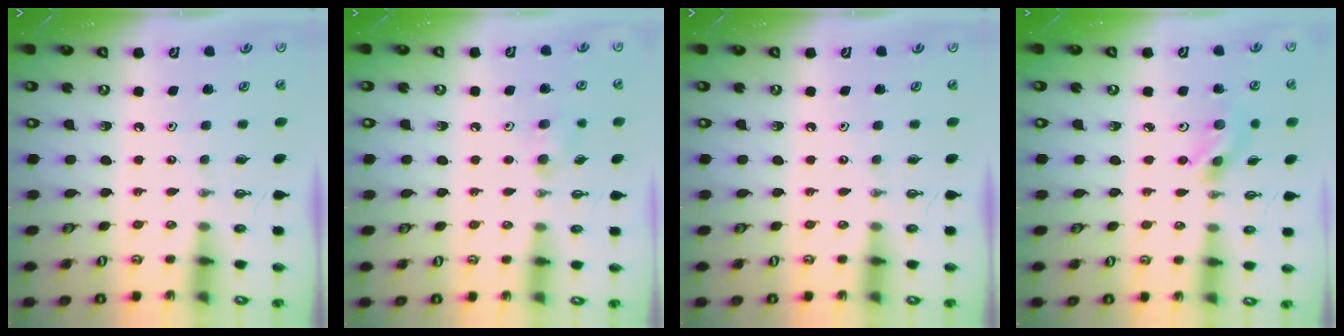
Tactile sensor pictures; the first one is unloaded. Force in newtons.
{"total": 6.3, "press": 6.2, "slide": 1.3}
{"total": 0.0}
{"total": 4.1, "press": 4.1, "slide": 0.3}